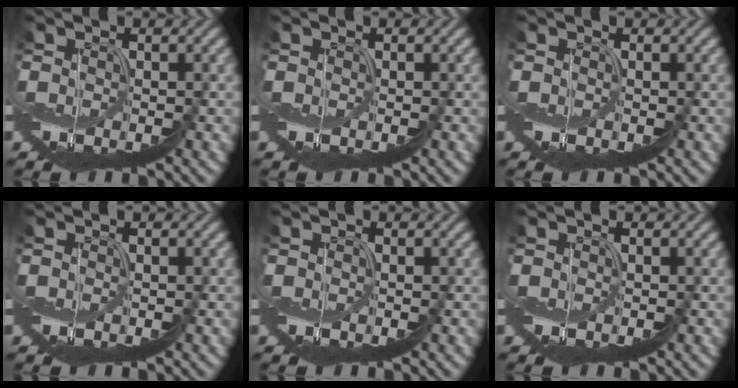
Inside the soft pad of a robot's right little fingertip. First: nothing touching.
{"total": 0.0}
{"total": 0.0}
{"total": 0.0}
{"total": 0.0}
{"total": 0.0}